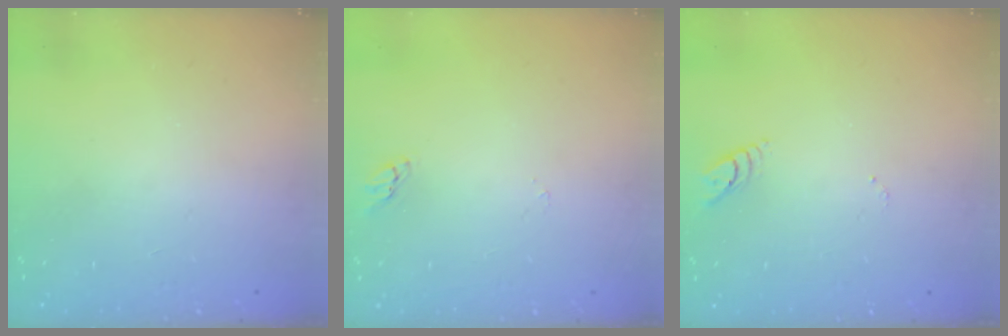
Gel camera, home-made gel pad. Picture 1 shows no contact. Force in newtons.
{"total": 2.2, "press": 2.2, "slide": 0.2}
{"total": 2.7, "press": 2.7, "slide": 0.2}